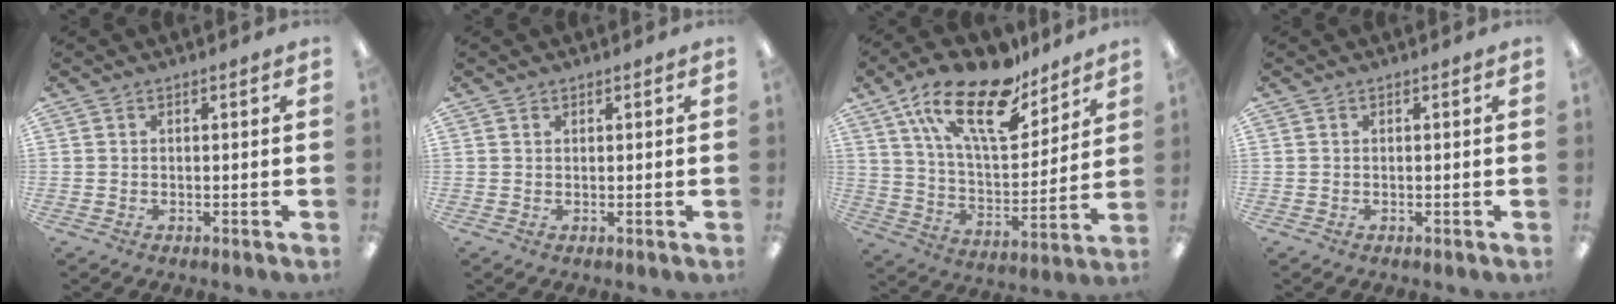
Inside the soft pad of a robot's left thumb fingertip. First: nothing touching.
{"total": 0.6, "force": [0.6, 0.3, -0.1], "torque": [0.001, 0.000, 0.011]}
{"total": 22.5, "force": [14.8, 9.2, 14.2], "torque": [-0.246, -0.077, 0.257]}
{"total": 0.0}